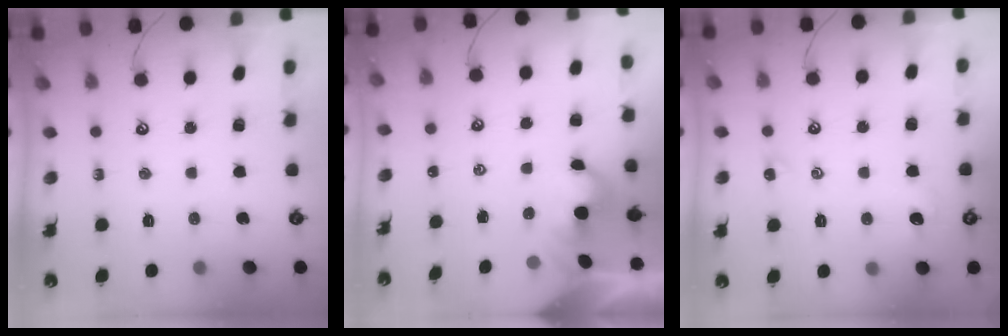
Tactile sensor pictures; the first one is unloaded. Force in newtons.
{"total": 2.1, "press": 2.1, "slide": 0.2}
{"total": 2.0, "press": 1.9, "slide": 0.5}